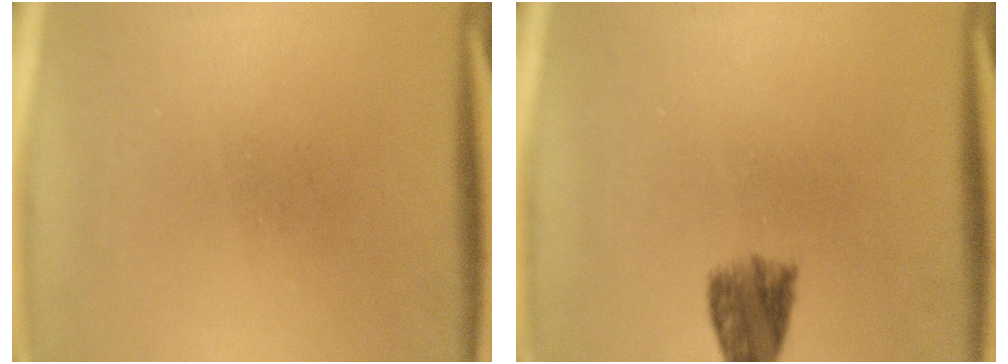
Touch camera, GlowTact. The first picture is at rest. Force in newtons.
{"total": 5.2}